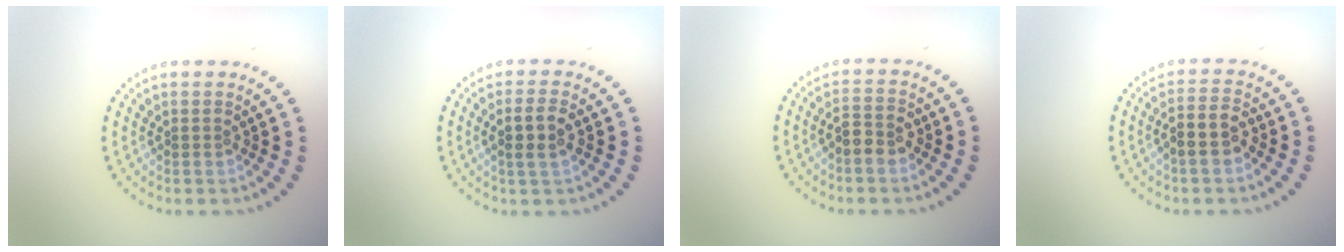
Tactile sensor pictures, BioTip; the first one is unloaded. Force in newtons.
{"total": 2.4, "press": 2.3, "slide": 0.8}
{"total": 2.1, "press": 2.0, "slide": 0.4}
{"total": 2.8, "press": 2.5, "slide": 1.3}